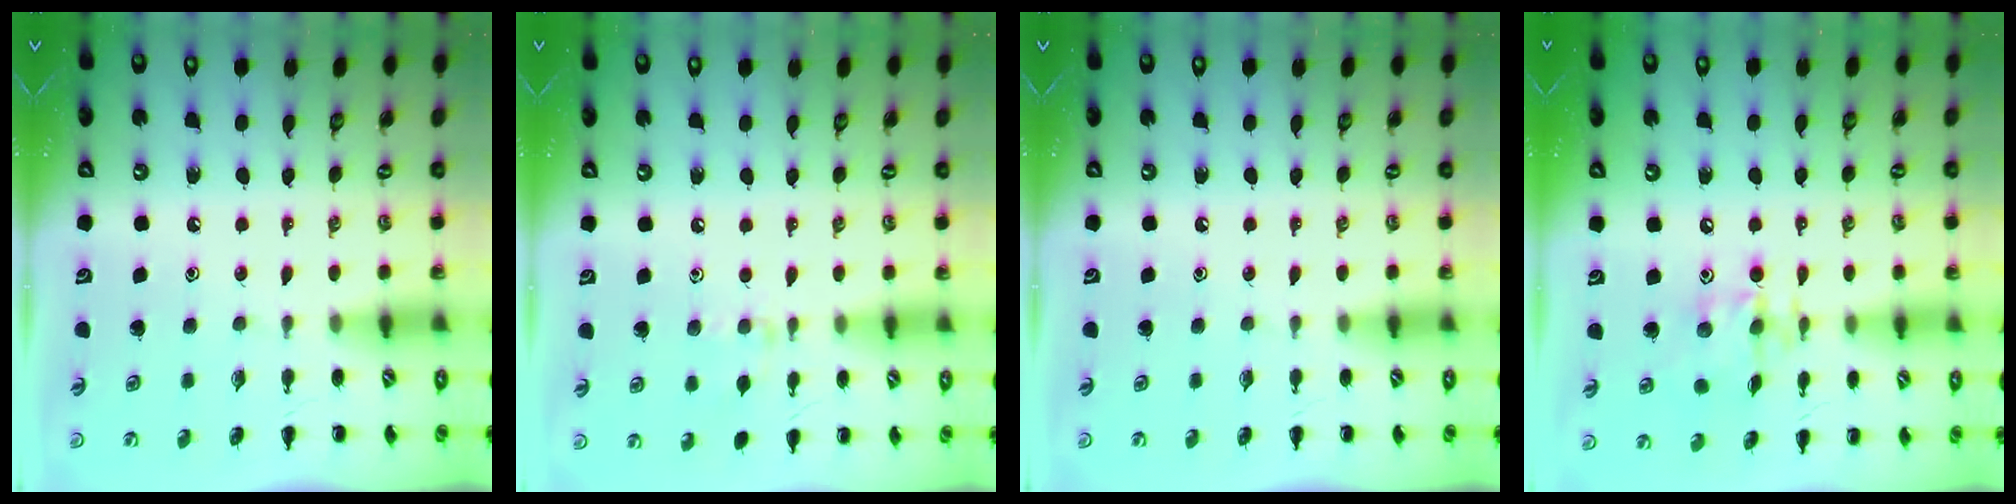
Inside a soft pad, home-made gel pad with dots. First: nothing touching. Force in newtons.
{"total": 5.8, "press": 5.5, "slide": 1.9}
{"total": 0.0}
{"total": 11.4, "press": 11.4, "slide": 1.4}